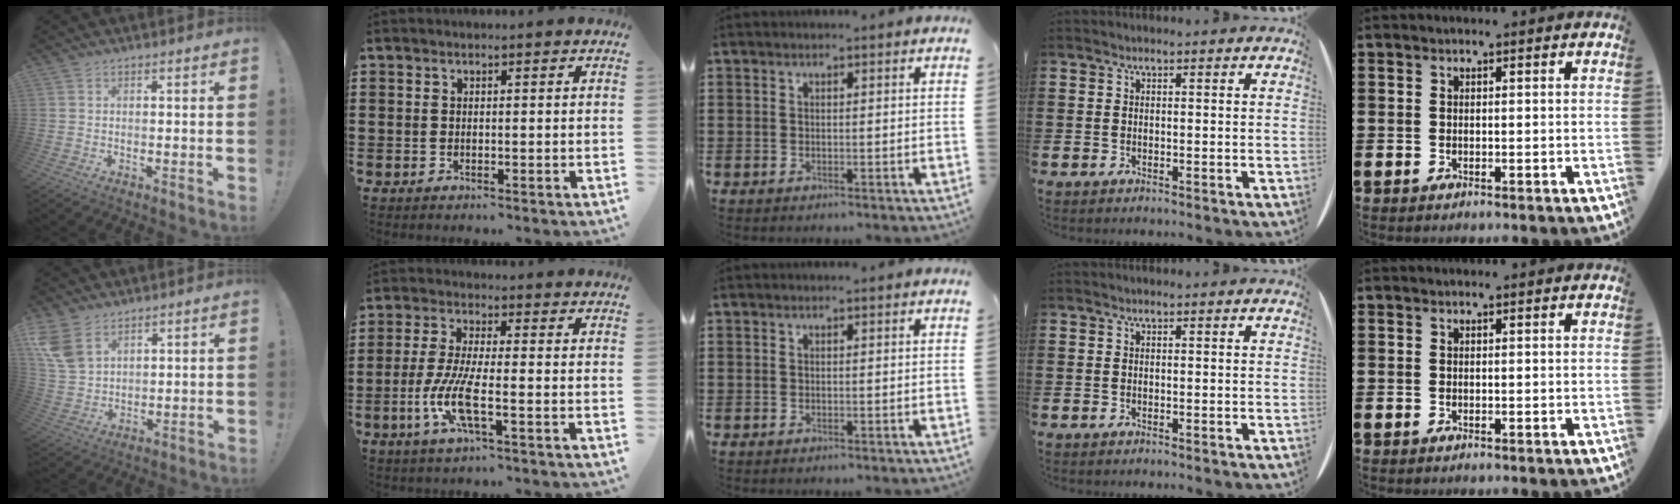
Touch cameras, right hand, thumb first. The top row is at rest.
{"thumb": {"total": 9.0, "force": [5.4, 5.5, 4.7], "torque": [-0.098, -0.017, 0.110]}, "index": {"total": 8.1, "force": [-2.8, 1.8, 7.4], "torque": [-0.163, -0.016, -0.058]}}